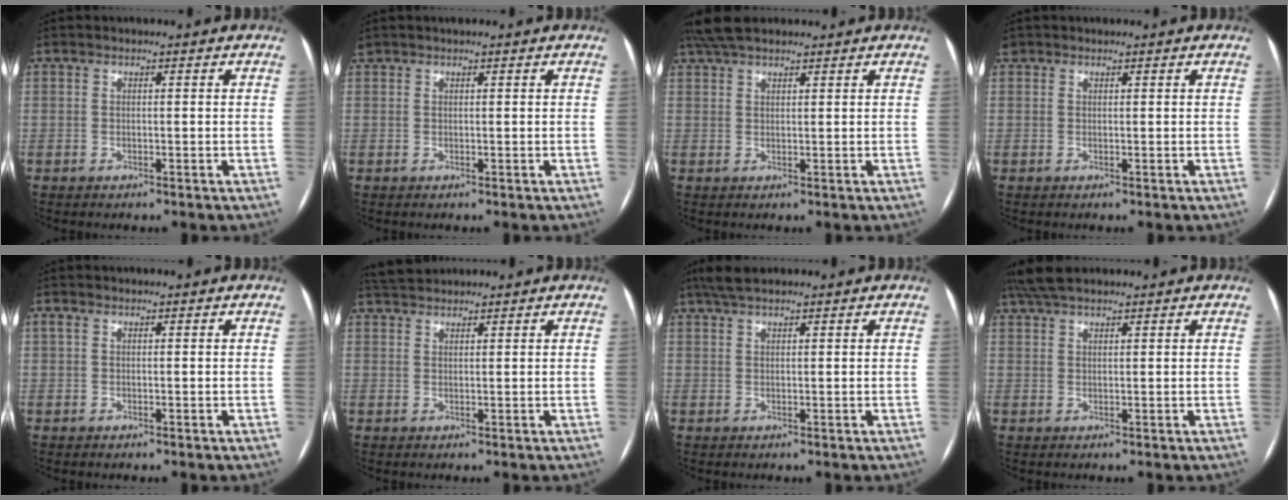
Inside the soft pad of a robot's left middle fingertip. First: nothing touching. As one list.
[{"total": 1.2, "force": [1.0, 0.3, 0.6], "torque": [-0.016, 0.022, 0.020]}, {"total": 5.9, "force": [5.0, 1.7, 2.8], "torque": [-0.052, 0.033, 0.093]}, {"total": 0.7, "force": [0.5, 0.5, 0.0], "torque": [0.001, 0.006, 0.008]}, {"total": 0.0}, {"total": 3.6, "force": [3.5, 0.6, 0.7], "torque": [-0.019, 0.026, 0.066]}, {"total": 4.0, "force": [3.2, 0.9, 2.2], "torque": [-0.044, 0.022, 0.060]}, {"total": 5.5, "force": [4.6, 1.4, 2.7], "torque": [-0.052, 0.032, 0.086]}]